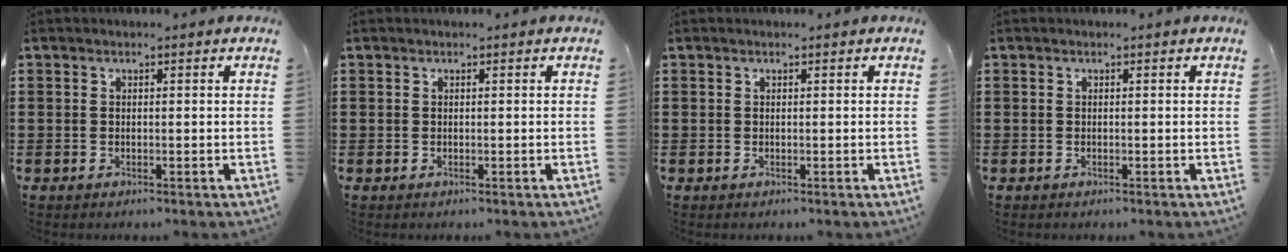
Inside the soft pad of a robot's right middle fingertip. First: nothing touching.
{"total": 0.0}
{"total": 0.0}
{"total": 0.0}